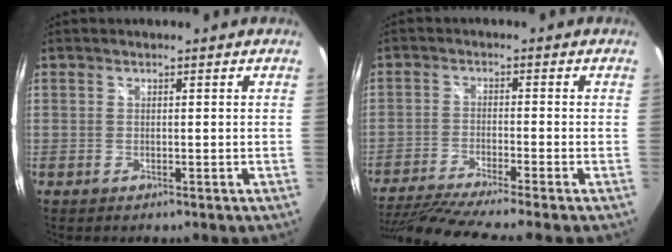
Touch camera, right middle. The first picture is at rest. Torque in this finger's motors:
{"motor_torque": [1.07, -1.07, 0.12, 0.09]}